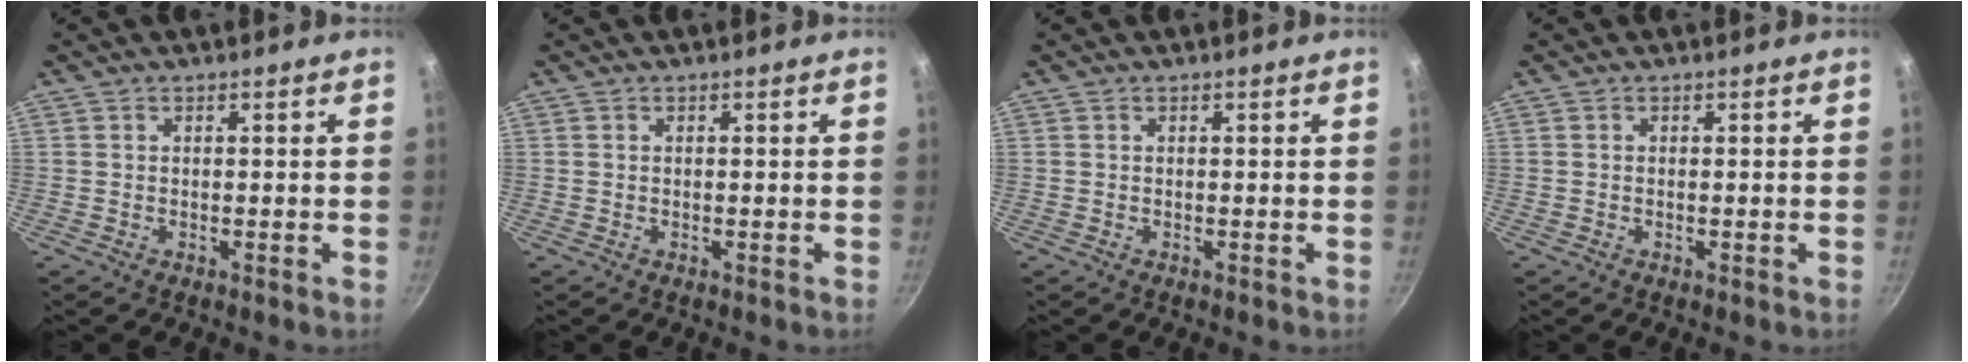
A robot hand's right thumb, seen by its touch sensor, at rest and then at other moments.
{"total": 0.0}
{"total": 0.0}
{"total": 0.0}